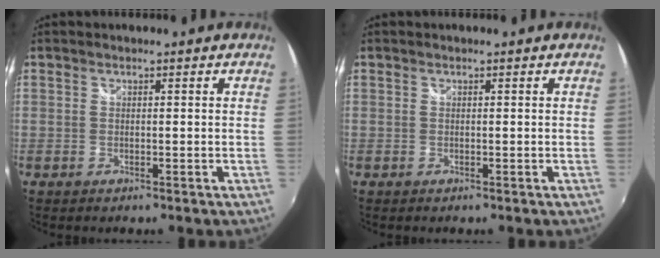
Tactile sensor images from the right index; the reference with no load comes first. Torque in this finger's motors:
{"motor_torque": [0.00, 0.00, 0.01, 0.01]}